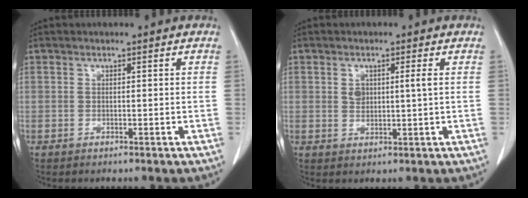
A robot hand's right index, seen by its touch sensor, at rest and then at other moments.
{"total": 2.8, "force": [0.7, 0.6, 2.6], "torque": [-0.049, 0.004, 0.017]}